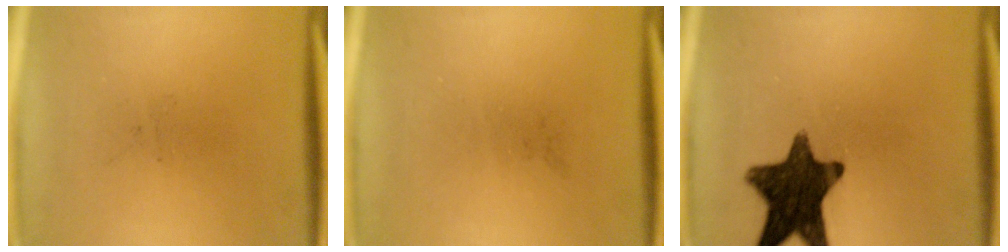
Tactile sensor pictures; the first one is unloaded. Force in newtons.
{"total": 0.0}
{"total": 14.3}